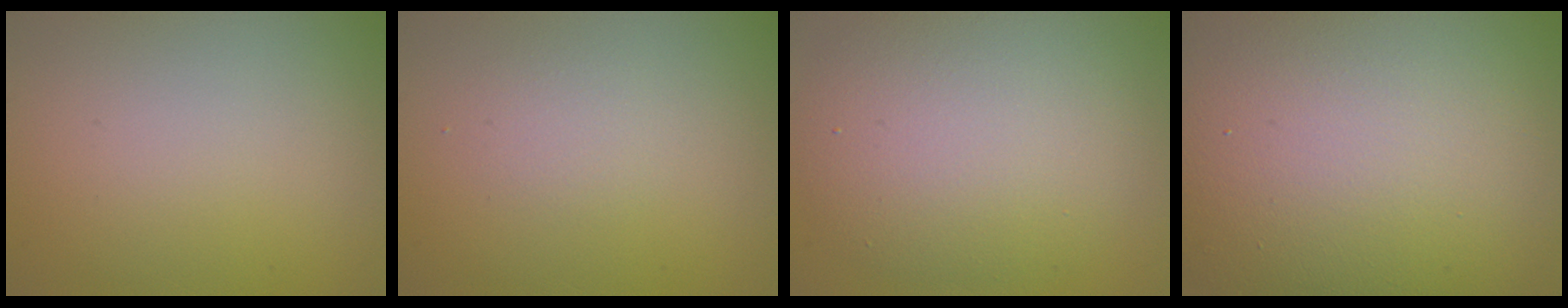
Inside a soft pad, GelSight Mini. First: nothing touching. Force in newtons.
{"total": 1.3, "press": 1.3, "slide": 0.0}
{"total": 7.9, "press": 7.9, "slide": 0.8}
{"total": 21.1, "press": 21.0, "slide": 1.3}